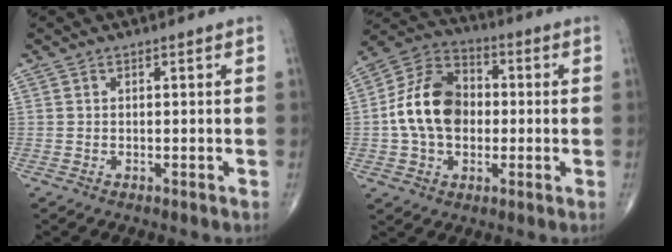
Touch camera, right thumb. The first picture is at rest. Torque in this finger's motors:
{"motor_torque": [0.45, 0.32, 1.37, -0.21, 0.17]}